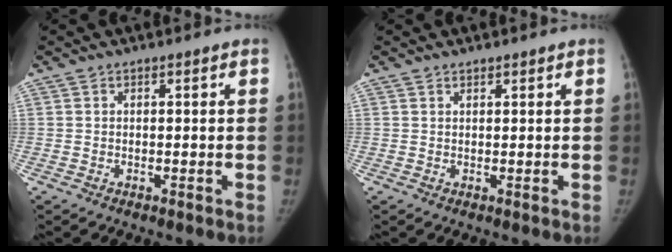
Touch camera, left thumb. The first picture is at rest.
{"total": 0.7, "force": [0.6, 0.2, 0.0], "torque": [0.004, -0.005, 0.010]}